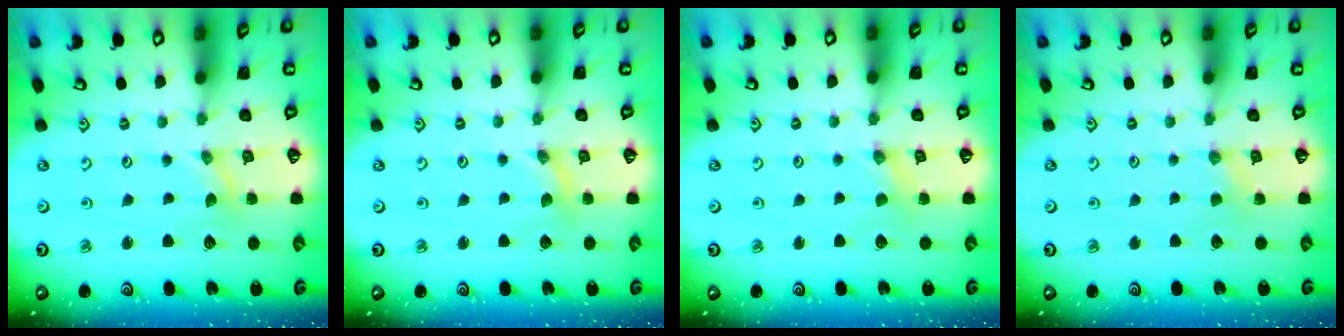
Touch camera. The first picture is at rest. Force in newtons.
{"total": 0.0}
{"total": 1.6, "press": 1.6, "slide": 0.3}
{"total": 2.7, "press": 2.6, "slide": 0.4}